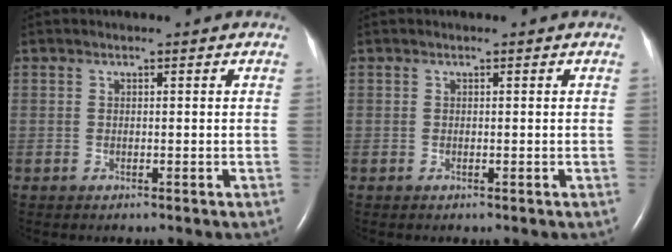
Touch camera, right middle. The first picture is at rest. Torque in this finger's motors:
{"motor_torque": [0.06, -0.11, 0.00, 0.01]}